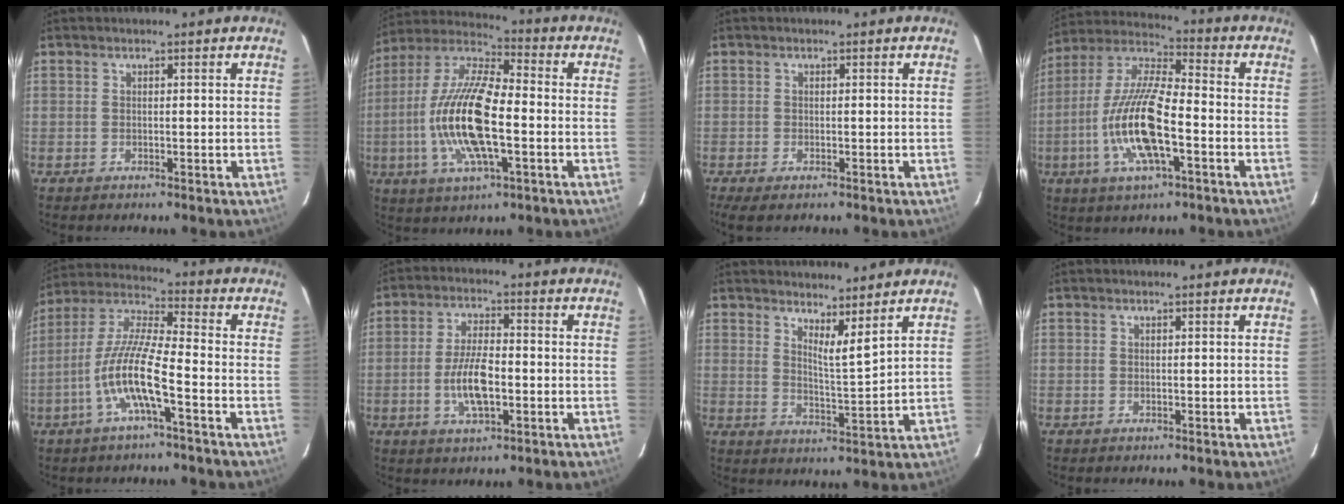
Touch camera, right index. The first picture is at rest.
{"total": 18.2, "force": [-3.4, 5.8, 16.9], "torque": [-0.339, -0.003, -0.072]}
{"total": 3.5, "force": [-2.3, 1.2, 2.3], "torque": [-0.051, -0.015, -0.038]}
{"total": 16.4, "force": [-5.0, 4.6, 14.9], "torque": [-0.303, -0.007, -0.101]}
{"total": 11.6, "force": [-4.8, 1.3, 10.5], "torque": [-0.219, 0.003, -0.095]}
{"total": 8.6, "force": [-2.3, 3.2, 7.7], "torque": [-0.153, 0.000, -0.041]}
{"total": 5.6, "force": [4.7, -0.1, 3.0], "torque": [-0.045, -0.016, 0.067]}
{"total": 0.0}